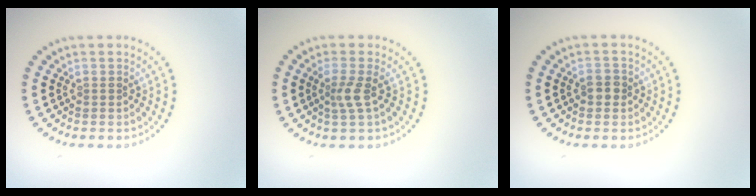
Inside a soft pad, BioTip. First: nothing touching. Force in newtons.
{"total": 2.0, "press": 1.4, "slide": 1.4}
{"total": 1.3, "press": 1.3, "slide": 0.3}